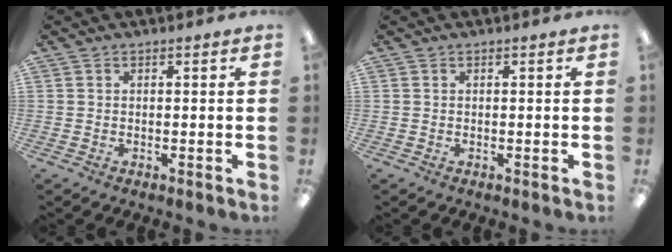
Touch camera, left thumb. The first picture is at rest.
{"total": 0.0}